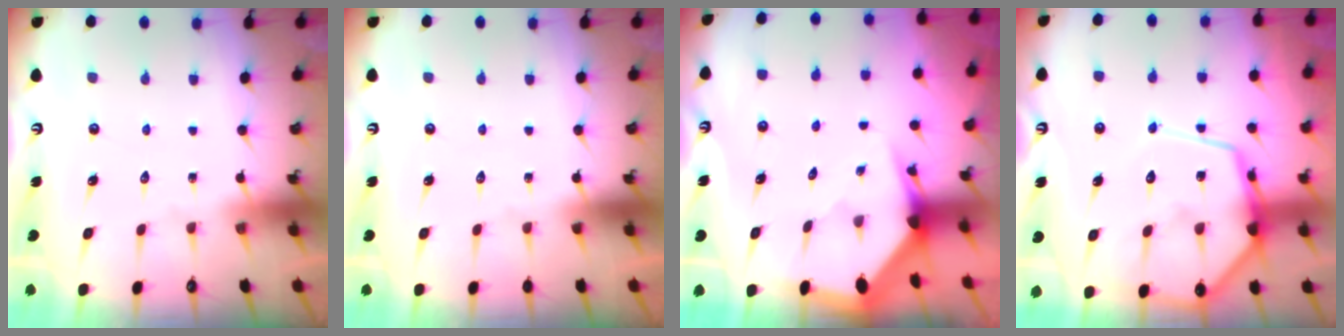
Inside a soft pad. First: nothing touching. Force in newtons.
{"total": 0.0}
{"total": 3.4, "press": 3.4, "slide": 0.2}
{"total": 13.6, "press": 13.6, "slide": 1.3}